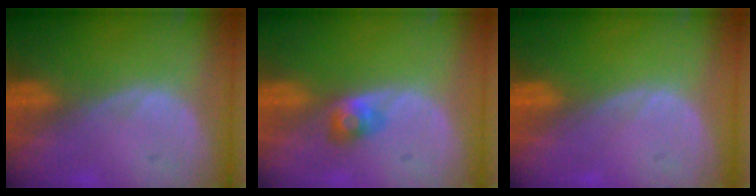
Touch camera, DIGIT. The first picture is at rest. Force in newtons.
{"total": 2.6, "press": 2.4, "slide": 0.9}
{"total": 0.0}